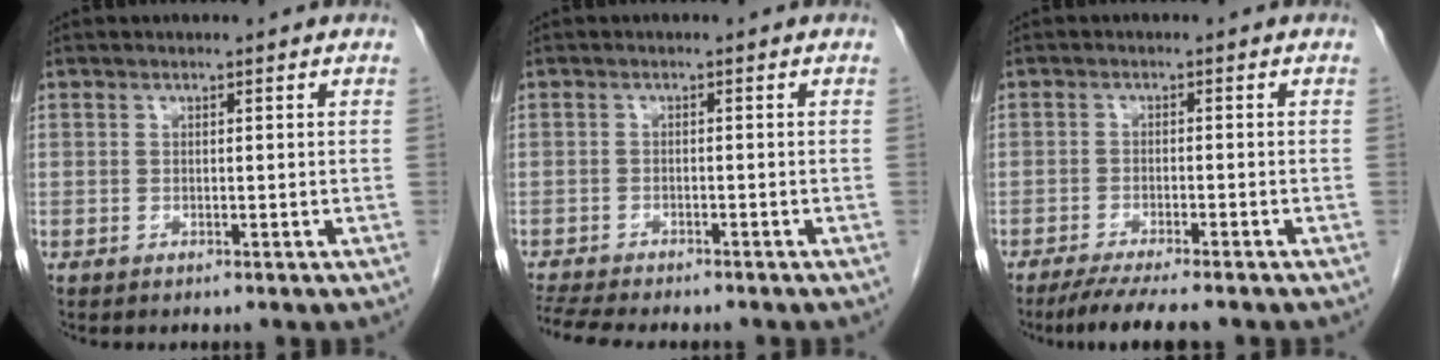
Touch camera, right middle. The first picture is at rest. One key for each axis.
{"total": 8.2, "fx": -7.3, "fy": 1.2, "fz": 3.6, "tx": -0.058, "ty": -0.007, "tz": -0.114}
{"total": 7.7, "fx": -6.4, "fy": 0.6, "fz": 4.3, "tx": -0.060, "ty": -0.015, "tz": -0.100}